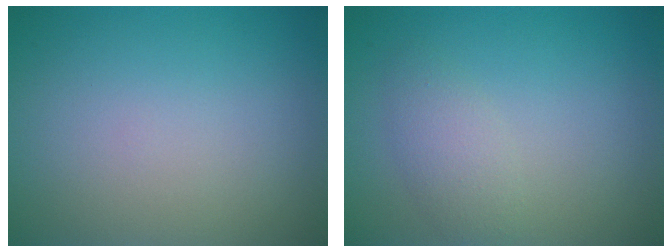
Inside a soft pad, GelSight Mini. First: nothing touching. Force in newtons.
{"total": 2.2, "press": 2.2, "slide": 0.1}